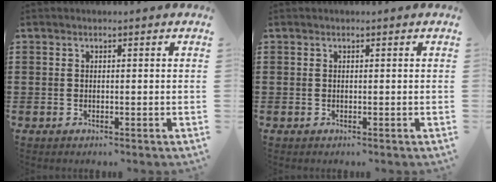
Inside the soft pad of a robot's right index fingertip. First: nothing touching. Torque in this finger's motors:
{"motor_torque": [-0.06, 0.05, 0.00, 0.00]}